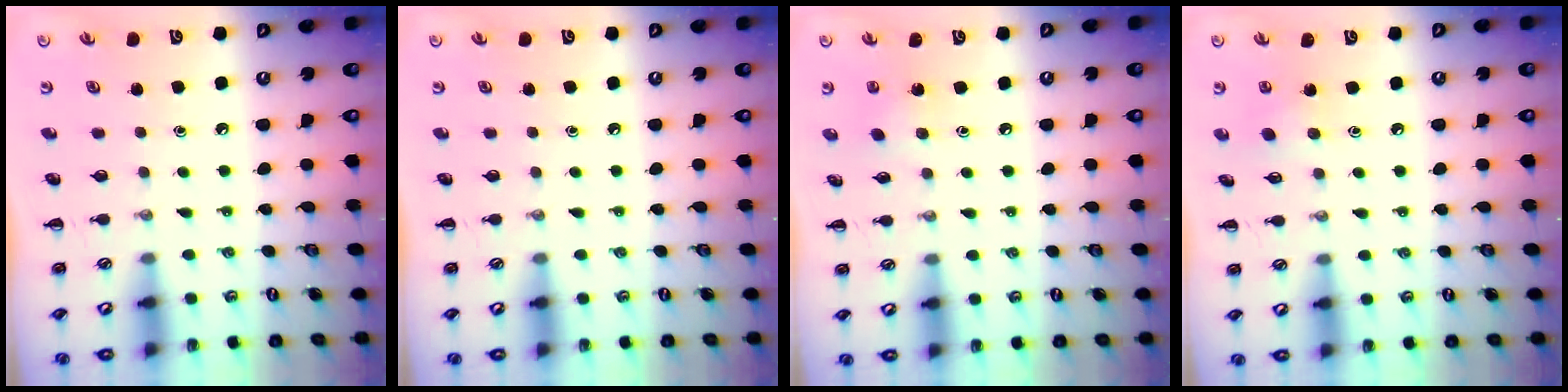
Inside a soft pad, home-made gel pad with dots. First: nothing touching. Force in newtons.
{"total": 0.0}
{"total": 4.9, "press": 4.7, "slide": 1.5}
{"total": 3.8, "press": 3.6, "slide": 1.2}